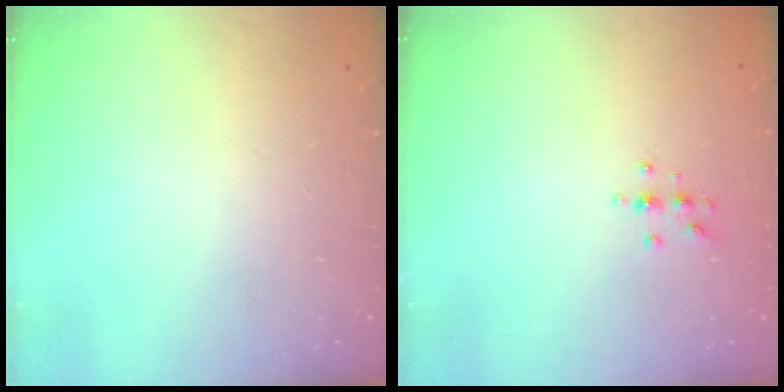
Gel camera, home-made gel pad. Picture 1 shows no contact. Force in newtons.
{"total": 5.7, "press": 5.5, "slide": 1.6}